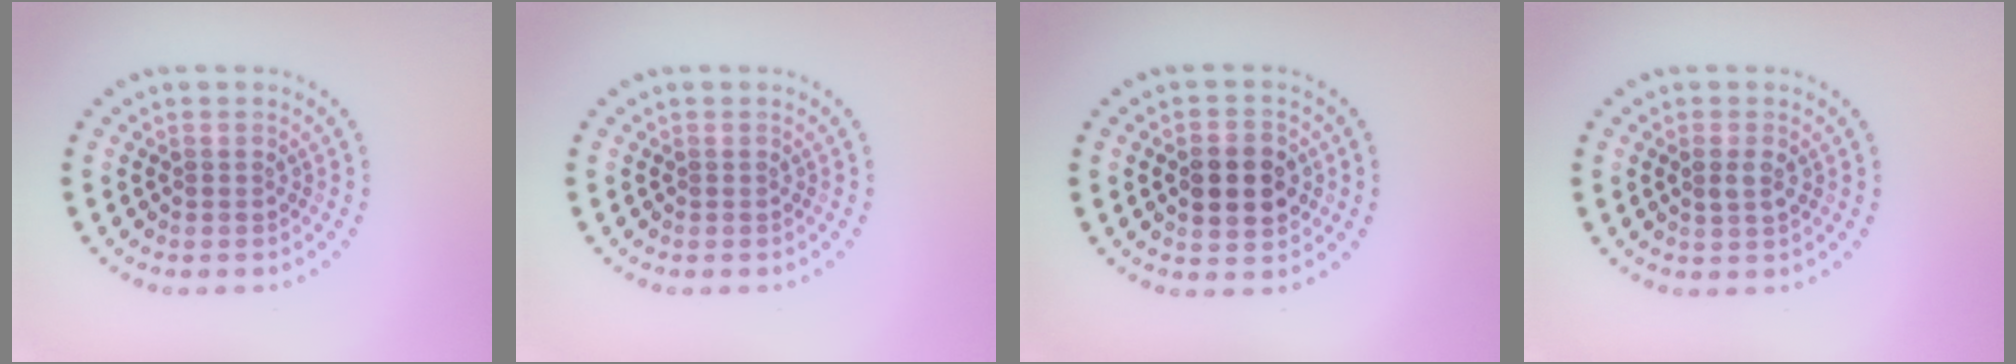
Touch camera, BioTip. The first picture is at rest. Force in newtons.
{"total": 0.0}
{"total": 4.7, "press": 4.7, "slide": 0.3}
{"total": 1.6, "press": 1.6, "slide": 0.1}